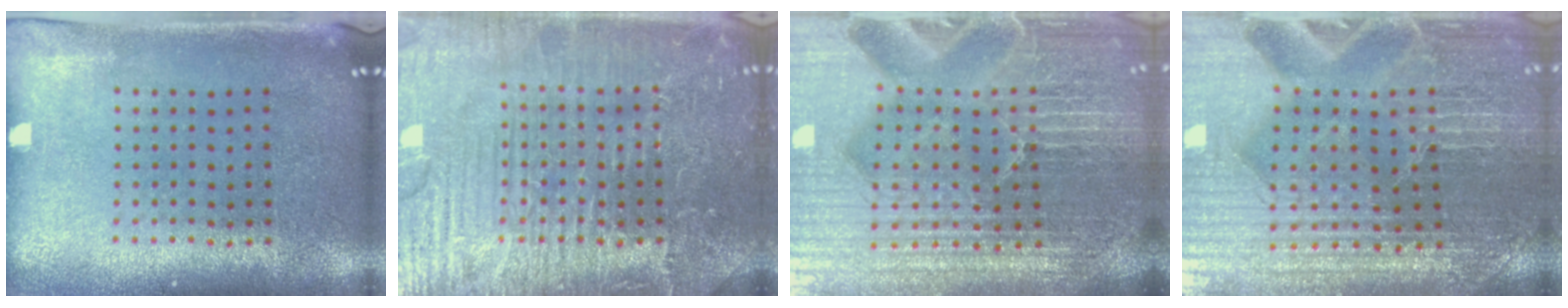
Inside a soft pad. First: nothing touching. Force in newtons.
{"total": 7.7, "press": 7.6, "slide": 0.9}
{"total": 6.8, "press": 6.0, "slide": 3.3}
{"total": 4.0, "press": 4.0, "slide": 0.7}